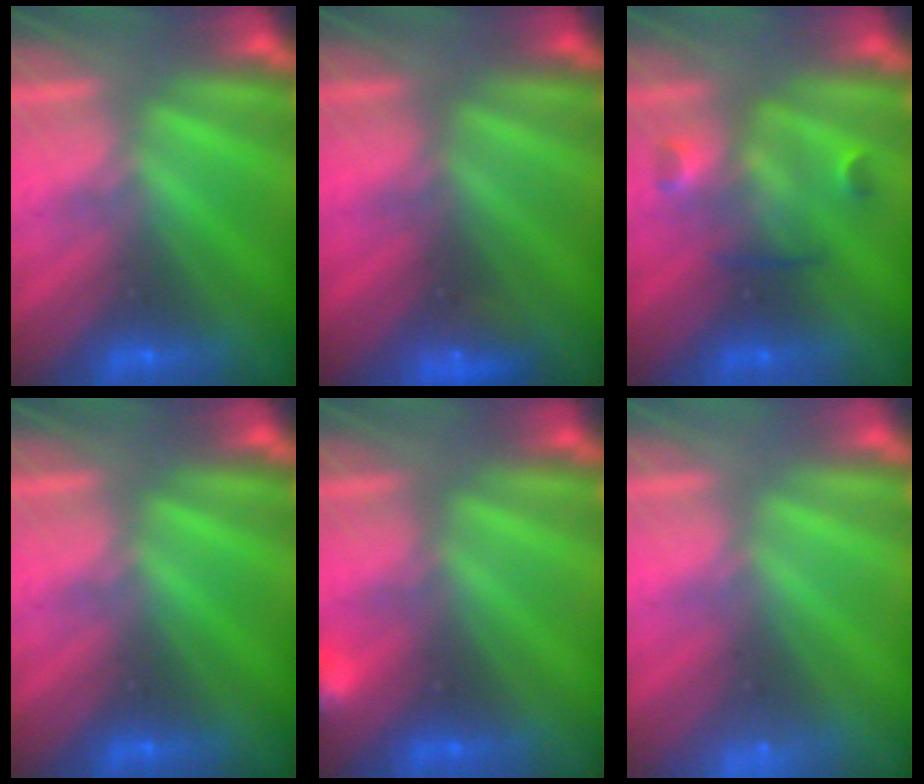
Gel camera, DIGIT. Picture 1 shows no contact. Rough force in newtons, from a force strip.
{"total": 2.3}
{"total": 2.9}
{"total": 0.0}
{"total": 2.9}
{"total": 2.2}